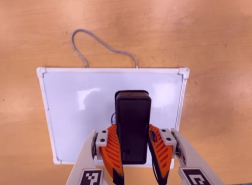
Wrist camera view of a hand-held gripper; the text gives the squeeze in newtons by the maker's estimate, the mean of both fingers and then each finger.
{"total": 9.9, "left": 8.2, "right": 11.6}